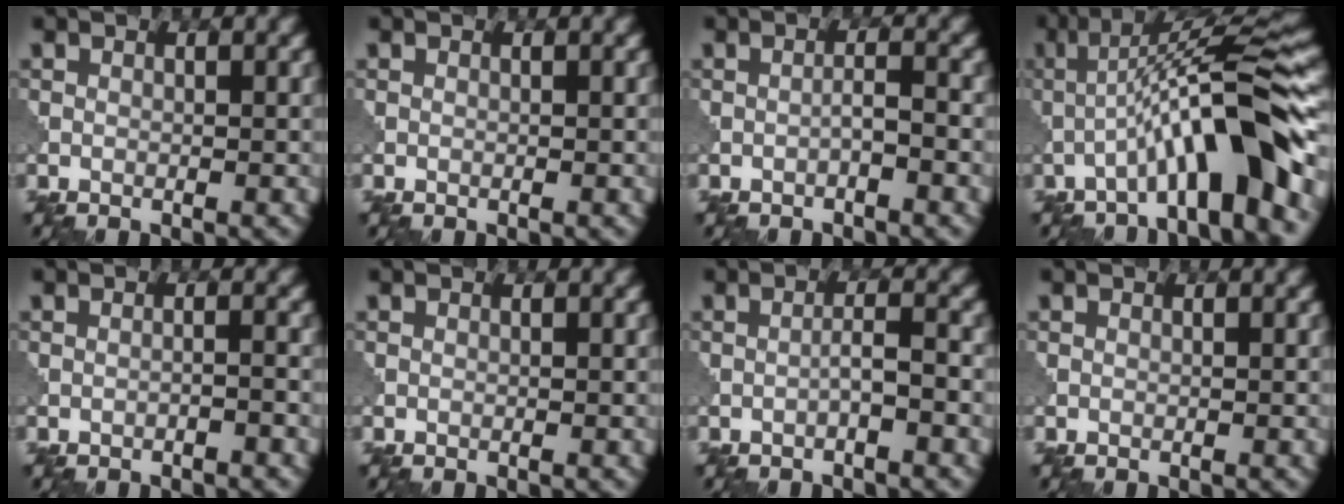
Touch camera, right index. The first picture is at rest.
{"total": 0.0}
{"total": 1.1, "force": [-0.7, -0.1, 0.8], "torque": [-0.012, 0.011, -0.011]}
{"total": 8.8, "force": [-3.2, 1.2, 8.1], "torque": [-0.119, 0.030, -0.051]}
{"total": 1.0, "force": [-0.6, 0.2, 0.8], "torque": [-0.007, 0.011, -0.019]}
{"total": 0.0}
{"total": 1.4, "force": [-0.8, -0.1, 1.1], "torque": [-0.019, 0.013, -0.013]}
{"total": 0.0}